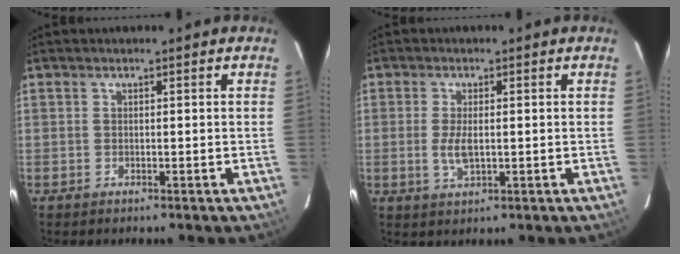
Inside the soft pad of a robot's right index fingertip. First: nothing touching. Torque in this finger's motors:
{"motor_torque": [0.85, 0.21, 0.46, 0.08]}